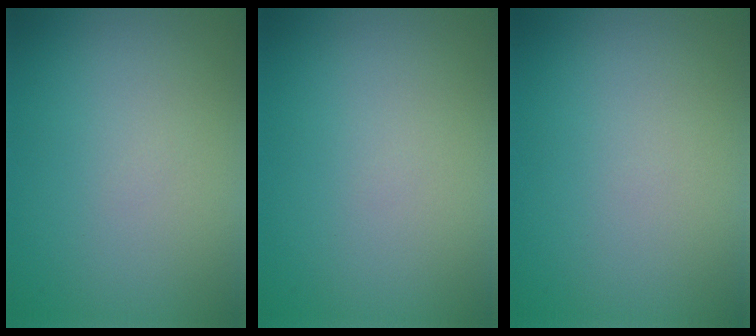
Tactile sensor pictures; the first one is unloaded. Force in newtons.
{"total": 0.0}
{"total": 0.0}